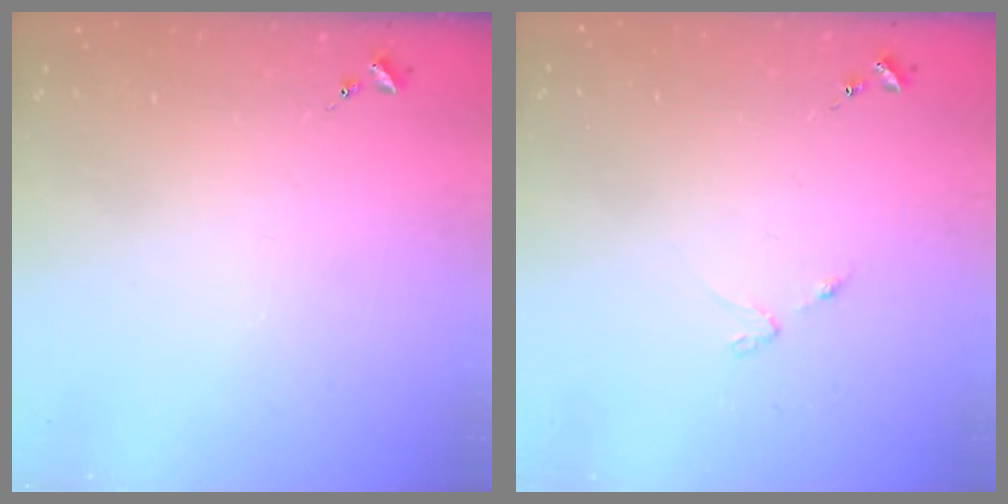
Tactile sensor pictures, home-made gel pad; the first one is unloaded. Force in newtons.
{"total": 2.3, "press": 2.3, "slide": 0.3}